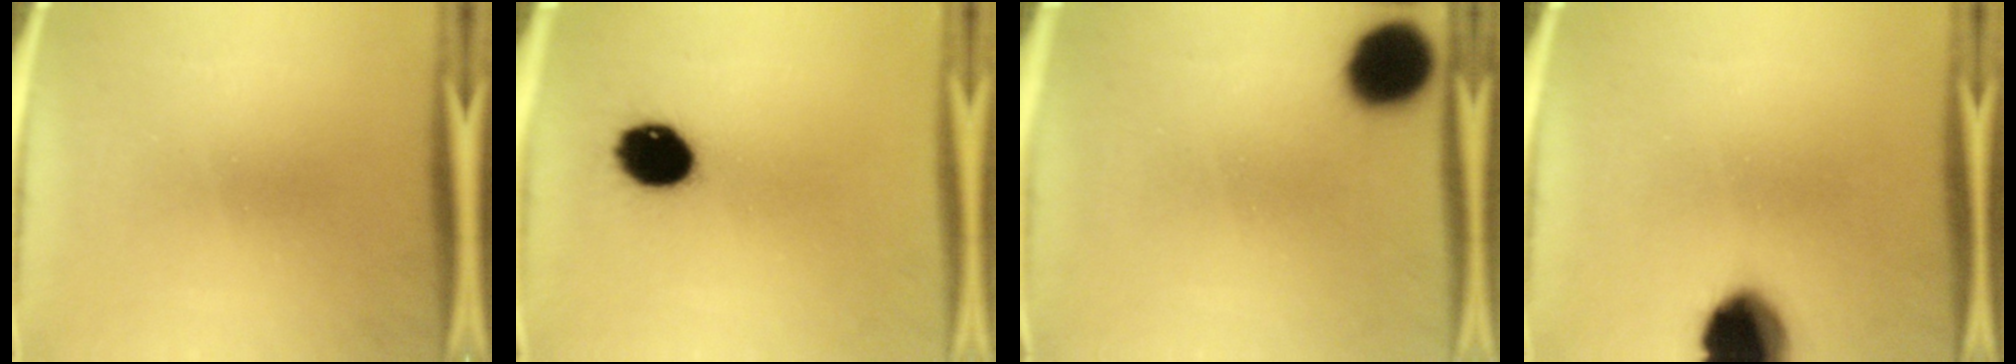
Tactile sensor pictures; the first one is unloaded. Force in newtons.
{"total": 11.3}
{"total": 13.7}
{"total": 14.6}